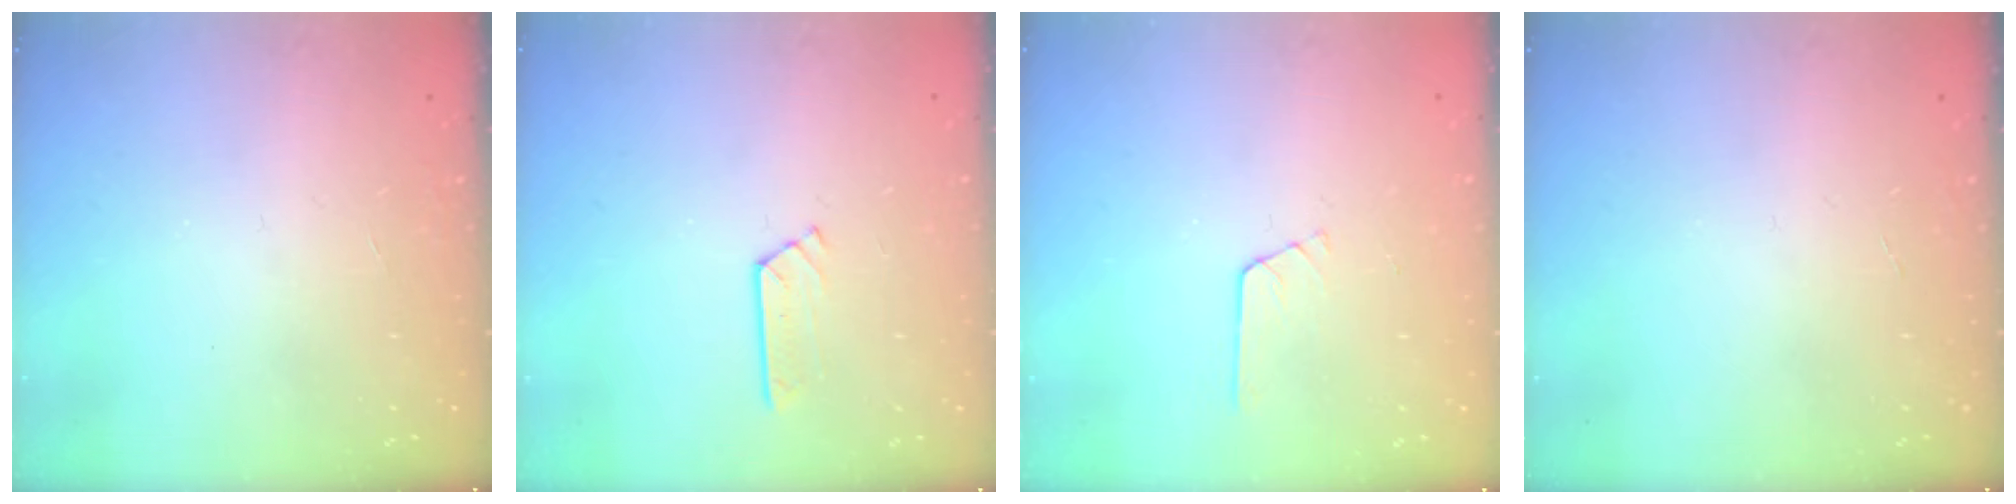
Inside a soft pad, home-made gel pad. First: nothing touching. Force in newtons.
{"total": 2.4, "press": 2.4, "slide": 0.1}
{"total": 4.9, "press": 4.9, "slide": 0.4}
{"total": 0.0}